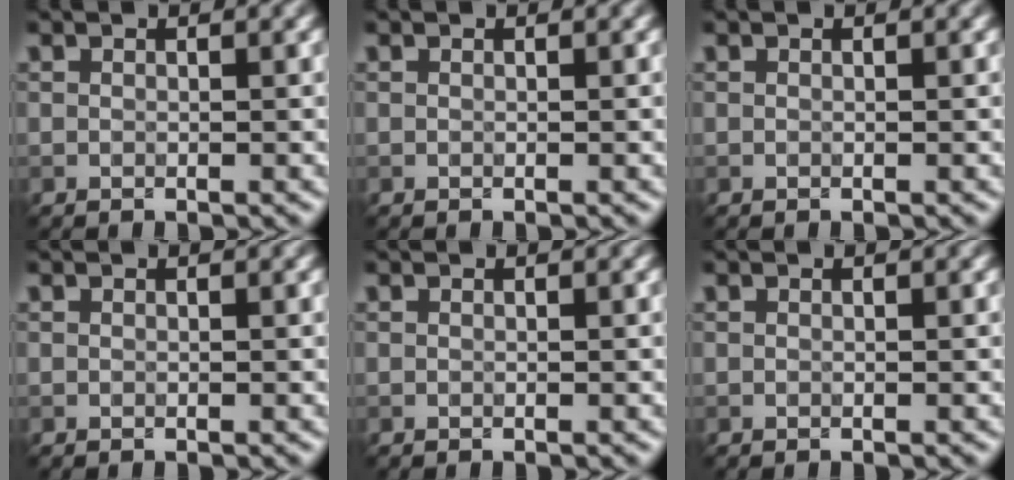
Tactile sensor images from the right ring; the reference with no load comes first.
{"total": 0.0}
{"total": 0.0}
{"total": 0.0}
{"total": 0.0}
{"total": 0.0}